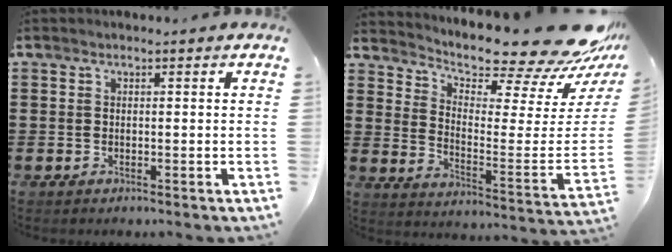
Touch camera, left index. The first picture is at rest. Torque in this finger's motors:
{"motor_torque": [2.14, 0.00, 0.52, 0.08]}